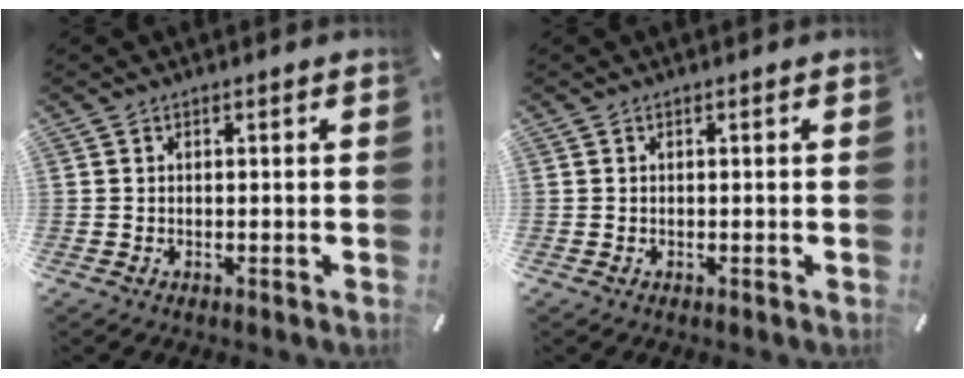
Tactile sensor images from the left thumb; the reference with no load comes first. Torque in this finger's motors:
{"motor_torque": [0.00, 0.00, 0.00, 0.00, 0.00]}